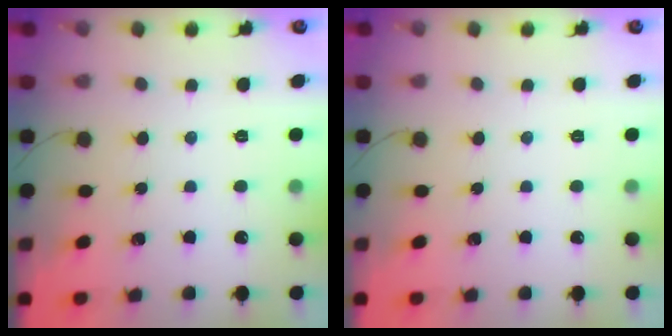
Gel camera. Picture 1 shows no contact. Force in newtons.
{"total": 0.0}